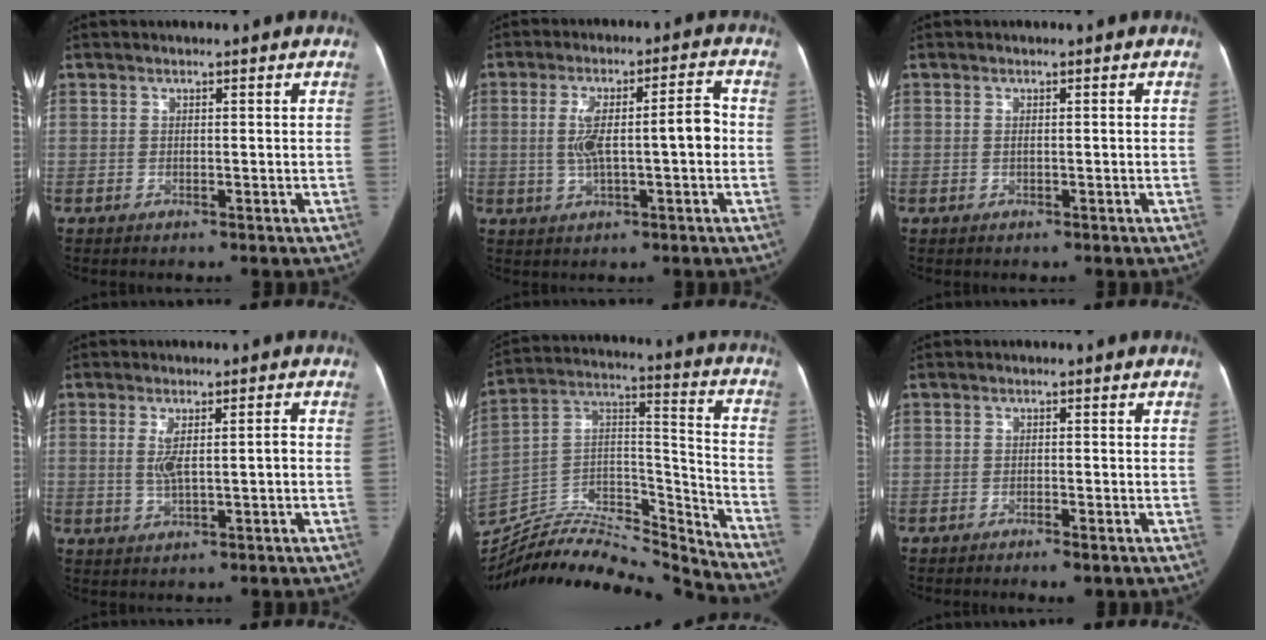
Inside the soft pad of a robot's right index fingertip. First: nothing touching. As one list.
[{"total": 9.2, "force": [-0.2, 2.1, 9.0], "torque": [-0.158, 0.027, 0.000]}, {"total": 0.9, "force": [0.0, 0.1, 0.9], "torque": [-0.020, 0.000, 0.003]}, {"total": 4.5, "force": [0.0, 1.0, 4.4], "torque": [-0.085, 0.004, 0.005]}, {"total": 25.1, "force": [-24.0, 4.1, 6.2], "torque": [-0.127, 0.046, -0.376]}, {"total": 2.9, "force": [-2.1, 0.5, 1.8], "torque": [-0.022, -0.005, -0.027]}]